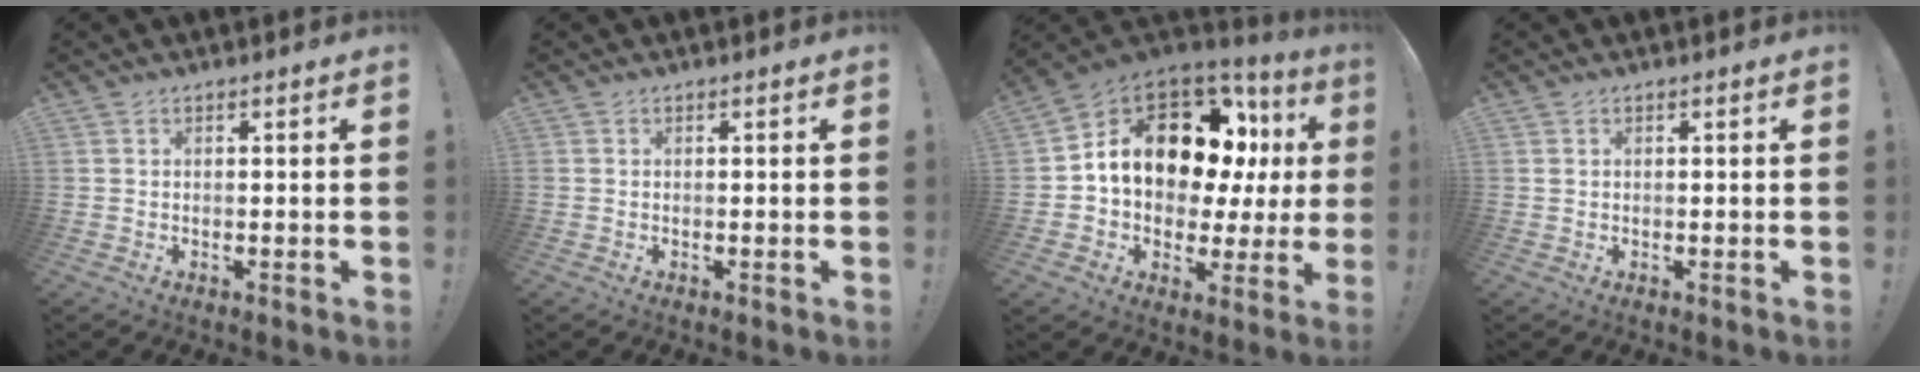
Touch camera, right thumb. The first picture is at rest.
{"total": 0.0}
{"total": 17.5, "force": [6.4, 10.6, 12.4], "torque": [-0.192, -0.032, 0.125]}
{"total": 0.6, "force": [0.3, 0.4, 0.3], "torque": [-0.008, 0.003, 0.006]}